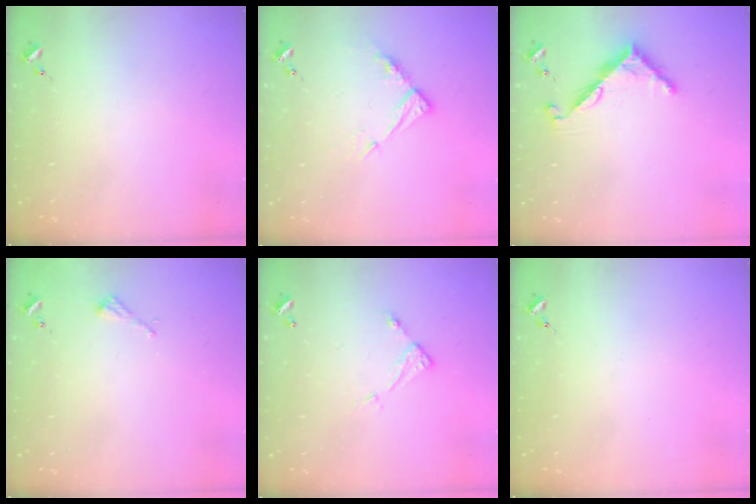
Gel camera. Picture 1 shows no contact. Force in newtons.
{"total": 9.0, "press": 9.0, "slide": 0.8}
{"total": 7.7, "press": 7.7, "slide": 0.2}
{"total": 2.2, "press": 2.2, "slide": 0.2}
{"total": 5.3, "press": 5.3, "slide": 0.4}
{"total": 0.0}